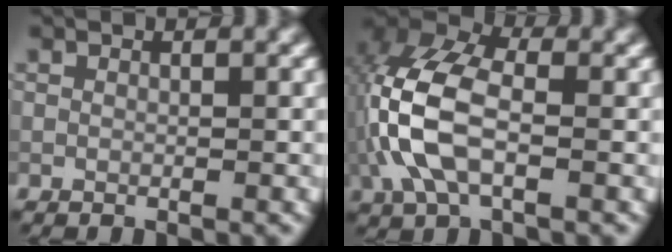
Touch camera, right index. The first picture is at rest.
{"total": 8.9, "force": [-0.8, 4.9, 7.4], "torque": [-0.177, 0.018, -0.028]}